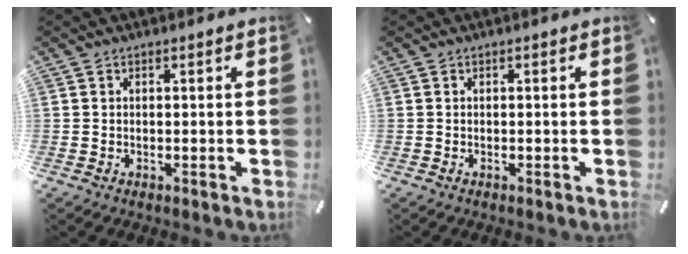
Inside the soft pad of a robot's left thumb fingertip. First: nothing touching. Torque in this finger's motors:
{"motor_torque": [-0.14, -0.10, -0.04, -0.02, 0.07]}